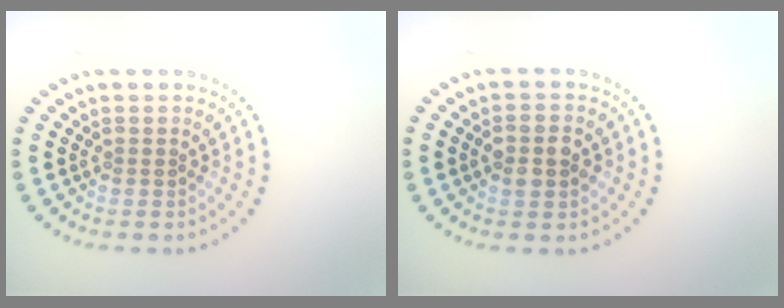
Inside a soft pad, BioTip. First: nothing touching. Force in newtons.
{"total": 2.4, "press": 2.4, "slide": 0.3}